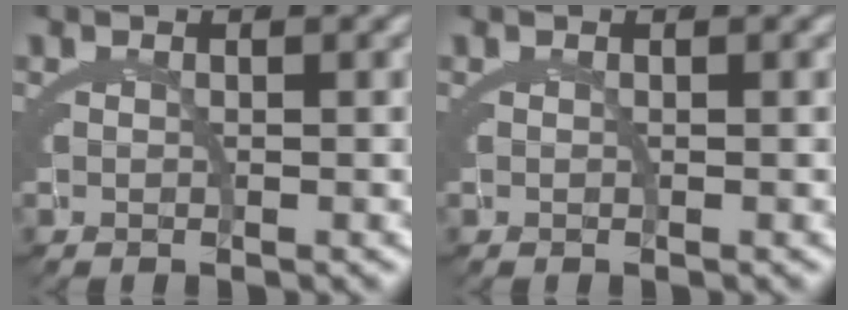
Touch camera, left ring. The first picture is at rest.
{"total": 0.0}